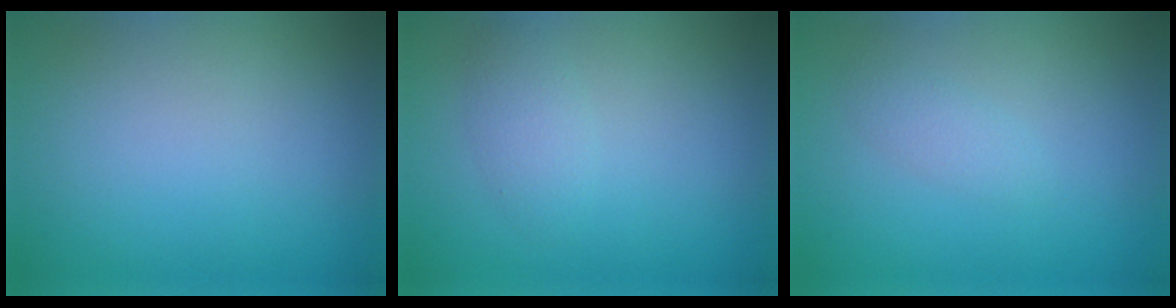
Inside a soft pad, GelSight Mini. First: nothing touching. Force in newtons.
{"total": 1.8, "press": 1.8, "slide": 0.1}
{"total": 1.2, "press": 1.1, "slide": 0.1}